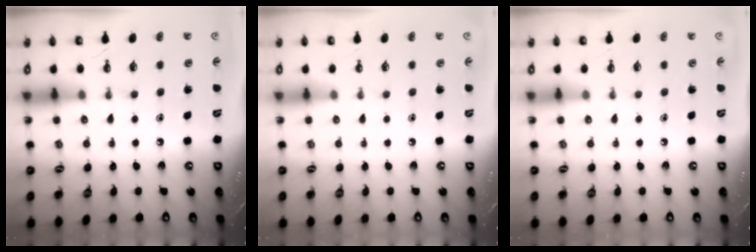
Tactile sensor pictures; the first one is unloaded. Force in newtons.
{"total": 0.0}
{"total": 0.0}